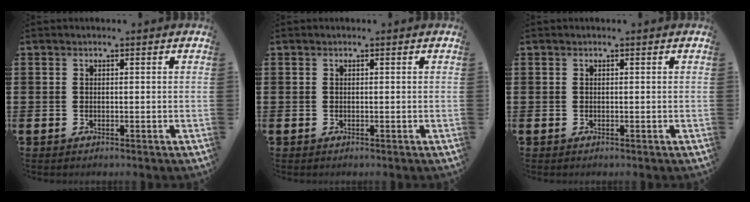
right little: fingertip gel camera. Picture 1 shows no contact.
{"total": 0.0}
{"total": 0.0}